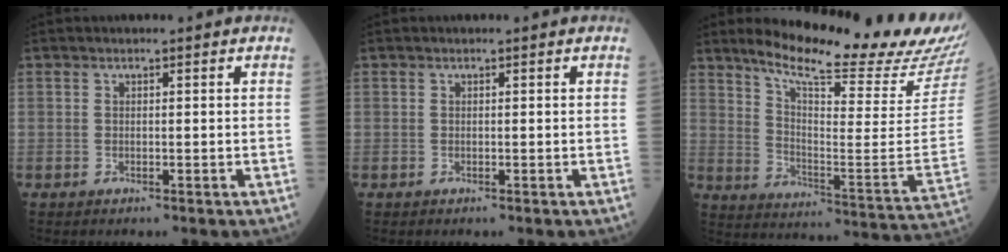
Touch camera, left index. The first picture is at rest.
{"total": 0.0}
{"total": 25.5, "force": [22.5, 1.9, 11.8], "torque": [-0.185, -0.094, 0.297]}